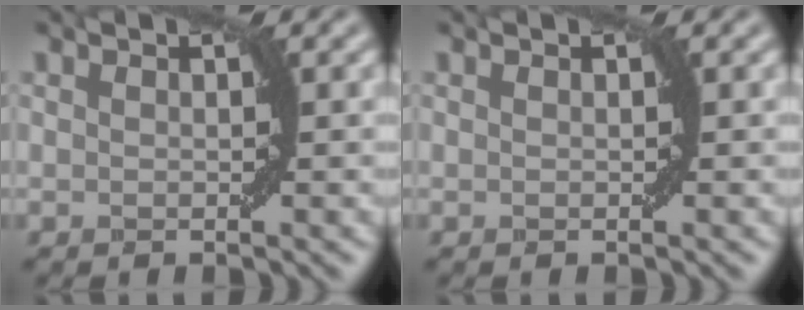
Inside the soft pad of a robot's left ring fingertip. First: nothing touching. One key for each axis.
{"total": 0.0}